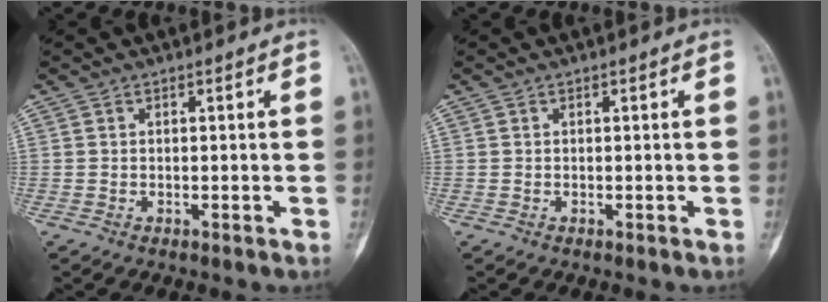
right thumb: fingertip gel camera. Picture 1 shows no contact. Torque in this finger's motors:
{"motor_torque": [0.00, 0.00, 0.04, -0.04, 0.00]}